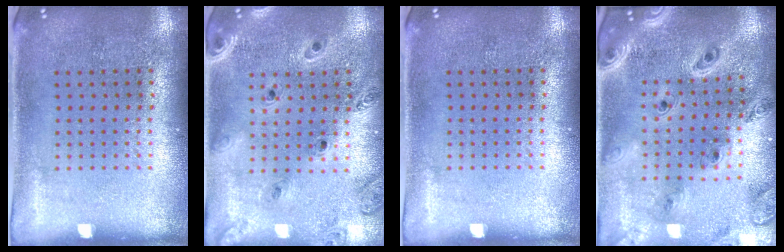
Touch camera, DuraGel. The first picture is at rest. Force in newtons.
{"total": 1.4, "press": 1.4, "slide": 0.2}
{"total": 0.0}
{"total": 2.5, "press": 2.3, "slide": 1.1}